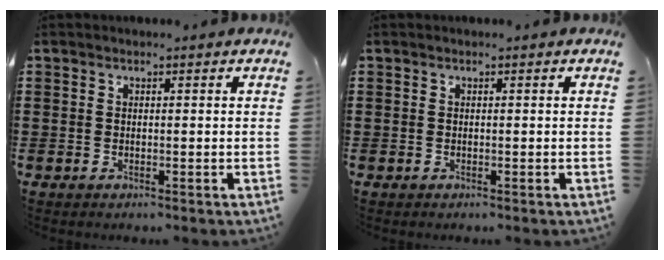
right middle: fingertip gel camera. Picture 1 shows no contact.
{"total": 0.0}